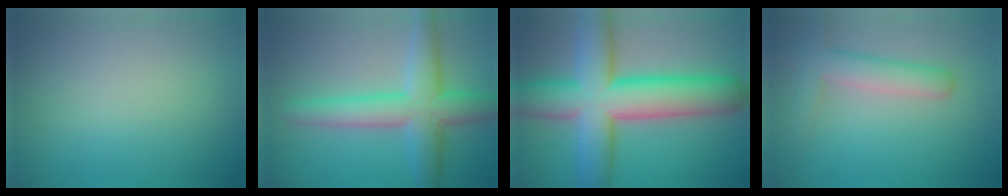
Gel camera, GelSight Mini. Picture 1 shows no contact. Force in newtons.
{"total": 6.5, "press": 6.5, "slide": 0.2}
{"total": 12.6, "press": 12.6, "slide": 0.5}
{"total": 3.6, "press": 3.6, "slide": 0.3}